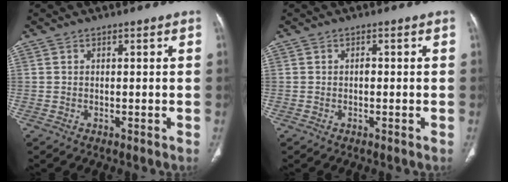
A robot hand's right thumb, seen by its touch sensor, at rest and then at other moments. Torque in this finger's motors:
{"motor_torque": [0.24, 0.19, 0.28, 0.39, 0.00]}